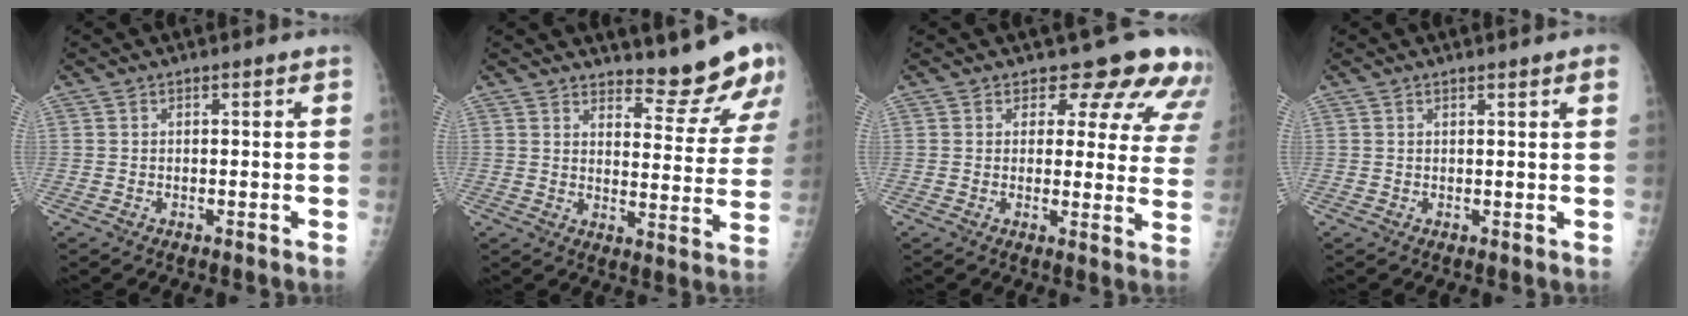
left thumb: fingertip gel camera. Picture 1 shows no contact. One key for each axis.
{"total": 11.6, "fx": 10.9, "fy": 2.0, "fz": 3.6, "tx": -0.019, "ty": -0.114, "tz": 0.133}
{"total": 12.6, "fx": 10.7, "fy": 5.6, "fz": 3.5, "tx": 0.016, "ty": -0.062, "tz": 0.093}
{"total": 2.2, "fx": 1.5, "fy": 0.0, "fz": 1.6, "tx": -0.017, "ty": 0.000, "tz": 0.018}